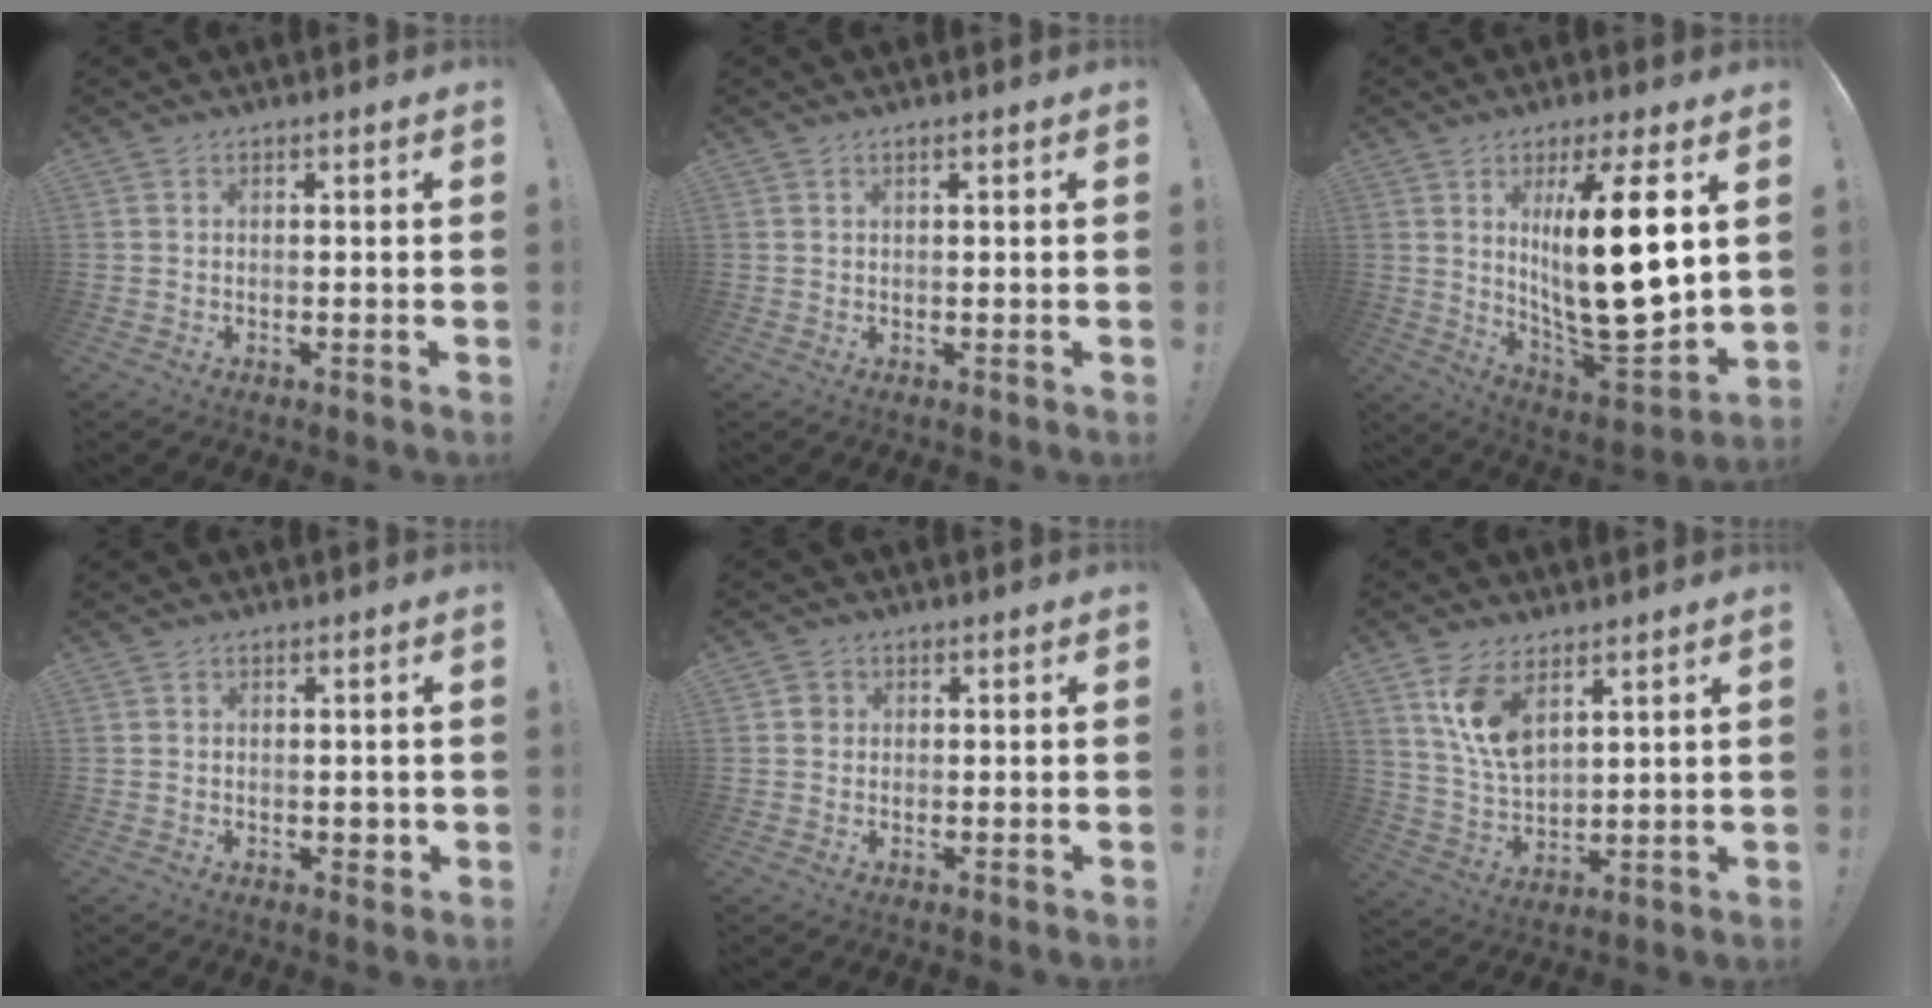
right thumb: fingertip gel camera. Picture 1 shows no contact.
{"total": 1.0, "force": [0.4, 0.0, 0.9], "torque": [-0.020, 0.002, 0.007]}
{"total": 20.3, "force": [5.3, 4.9, 18.9], "torque": [-0.321, -0.049, 0.075]}
{"total": 1.8, "force": [0.0, 1.3, 1.3], "torque": [-0.008, 0.000, -0.002]}
{"total": 2.0, "force": [0.2, 2.0, 0.5], "torque": [-0.002, 0.002, 0.003]}
{"total": 11.0, "force": [6.3, 5.4, 7.1], "torque": [-0.134, -0.029, 0.119]}